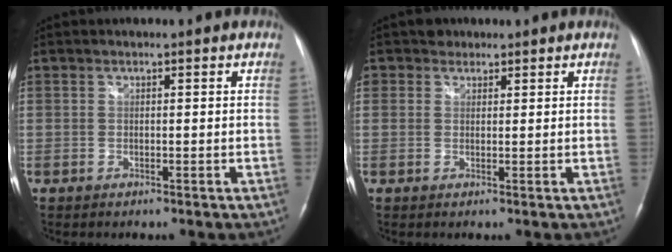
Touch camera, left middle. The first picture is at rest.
{"total": 2.0, "force": [1.1, 1.7, 0.1], "torque": [0.003, 0.006, 0.014]}